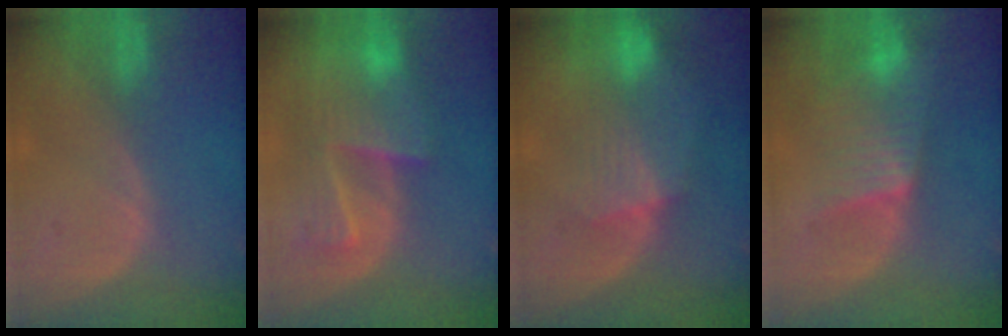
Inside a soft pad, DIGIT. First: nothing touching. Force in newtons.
{"total": 8.9, "press": 8.3, "slide": 3.3}
{"total": 8.5, "press": 8.0, "slide": 3.0}
{"total": 6.3, "press": 6.3, "slide": 0.8}